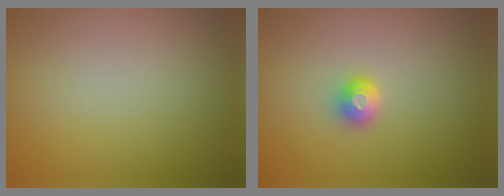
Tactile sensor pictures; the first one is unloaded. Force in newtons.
{"total": 1.6, "press": 1.3, "slide": 0.9}